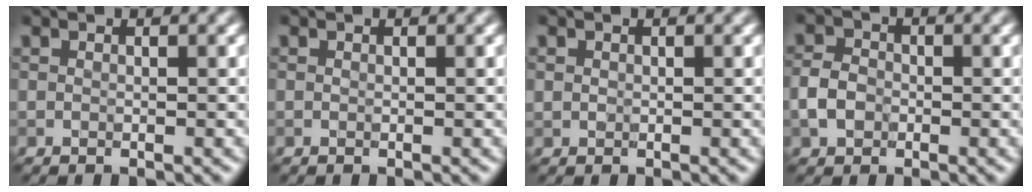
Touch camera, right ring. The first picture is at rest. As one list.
[{"total": 0.0}, {"total": 0.7, "force": [0.1, 0.7, 0.2], "torque": [-0.002, -0.001, 0.002]}, {"total": 2.6, "force": [-0.8, 2.0, 1.4], "torque": [-0.026, 0.002, -0.021]}]